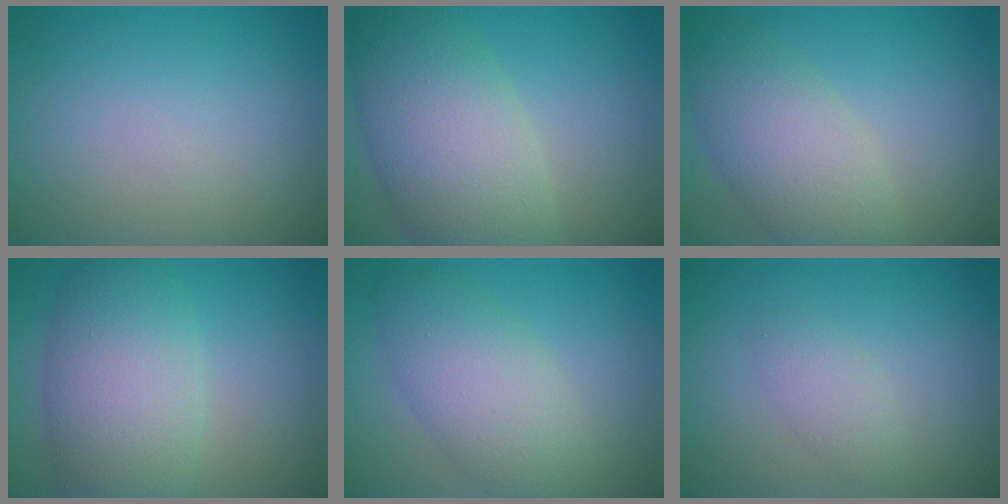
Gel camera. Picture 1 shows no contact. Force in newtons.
{"total": 8.6, "press": 8.6, "slide": 0.7}
{"total": 5.6, "press": 5.6, "slide": 0.4}
{"total": 7.8, "press": 7.8, "slide": 0.5}
{"total": 5.7, "press": 5.7, "slide": 0.4}
{"total": 1.7, "press": 1.7, "slide": 0.1}